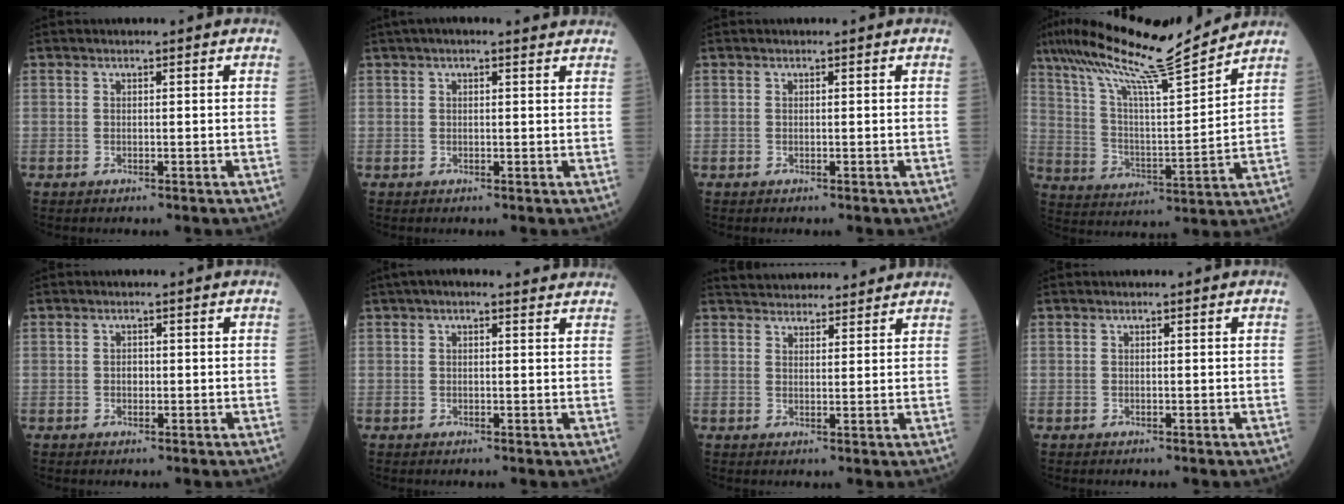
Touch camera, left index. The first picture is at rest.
{"total": 6.2, "force": [5.3, 1.0, 3.1], "torque": [-0.047, 0.037, 0.065]}
{"total": 0.0}
{"total": 17.4, "force": [15.1, -0.1, 8.8], "torque": [-0.160, 0.004, 0.254]}
{"total": 0.9, "force": [-0.2, 0.7, 0.5], "torque": [-0.010, -0.002, -0.005]}
{"total": 6.7, "force": [5.7, 1.5, 3.3], "torque": [-0.048, 0.038, 0.069]}
{"total": 8.9, "force": [8.5, 2.0, 2.1], "torque": [-0.025, 0.031, 0.116]}
{"total": 0.0}